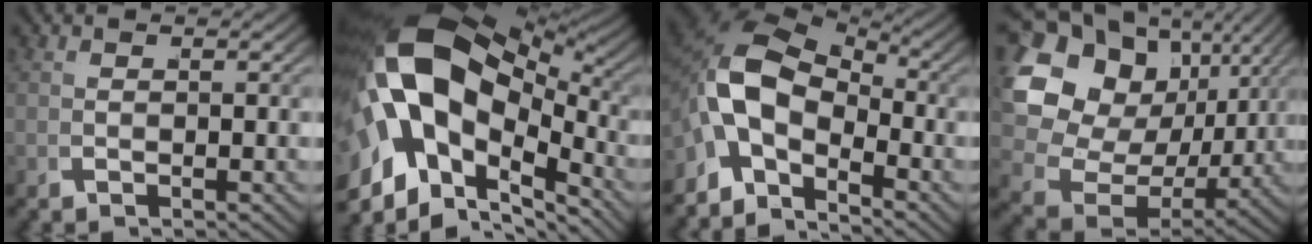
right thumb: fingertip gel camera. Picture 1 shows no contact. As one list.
[{"total": 20.2, "force": [-0.1, 13.3, 15.2], "torque": [-0.308, -0.051, 0.024]}, {"total": 11.9, "force": [0.0, 8.1, 8.7], "torque": [-0.180, -0.023, 0.003]}, {"total": 16.3, "force": [3.0, 12.1, 10.5], "torque": [-0.219, -0.021, 0.055]}]